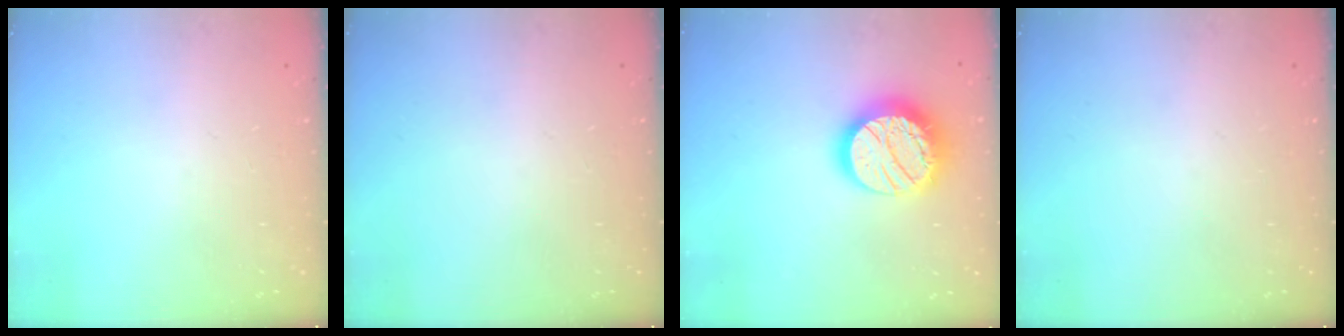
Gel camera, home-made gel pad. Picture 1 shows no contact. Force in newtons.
{"total": 0.0}
{"total": 20.7, "press": 20.6, "slide": 1.7}
{"total": 0.0}